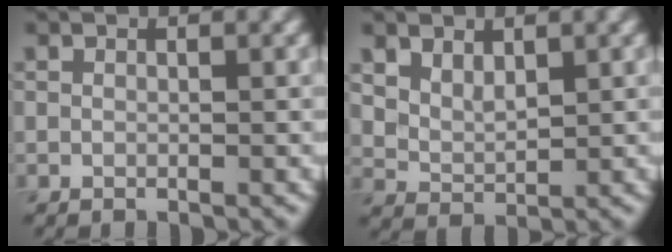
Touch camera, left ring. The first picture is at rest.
{"total": 2.6, "force": [1.5, 1.6, 1.4], "torque": [-0.030, -0.005, 0.034]}